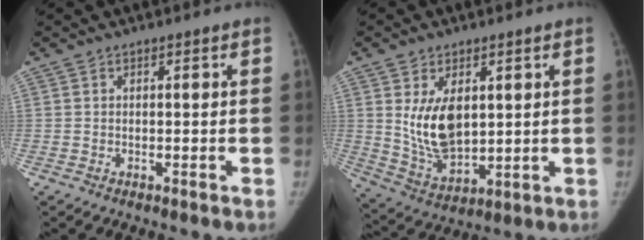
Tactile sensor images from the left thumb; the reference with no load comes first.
{"total": 11.4, "force": [2.4, 6.8, 8.7], "torque": [-0.130, -0.022, 0.062]}